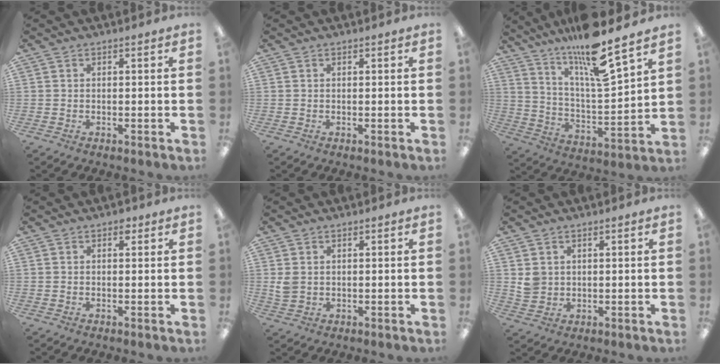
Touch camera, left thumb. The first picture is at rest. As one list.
[{"total": 0.0}, {"total": 15.0, "force": [12.4, 1.4, 8.3], "torque": [-0.152, -0.090, 0.204]}, {"total": 1.5, "force": [0.8, 0.9, 0.8], "torque": [-0.001, -0.004, 0.011]}, {"total": 2.8, "force": [0.9, 2.3, 1.4], "torque": [-0.020, 0.000, 0.016]}, {"total": 3.6, "force": [1.4, 3.3, 0.9], "torque": [-0.015, 0.002, 0.025]}]